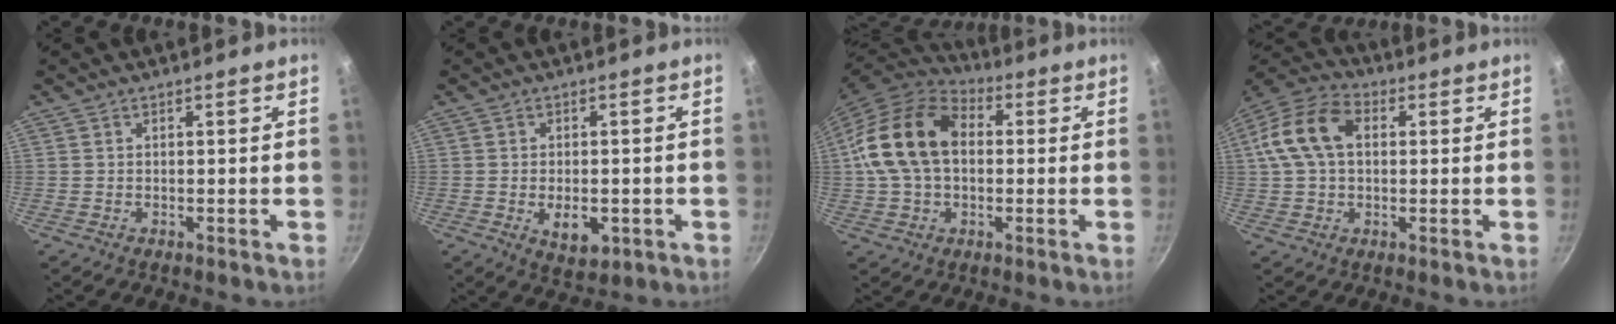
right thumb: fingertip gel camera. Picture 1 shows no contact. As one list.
[{"total": 6.0, "force": [-1.6, 3.5, 4.6], "torque": [-0.056, -0.003, -0.012]}, {"total": 17.5, "force": [1.5, 12.2, 12.5], "torque": [-0.217, 0.032, 0.013]}, {"total": 12.8, "force": [2.2, 8.5, 9.4], "torque": [-0.168, 0.028, 0.024]}]